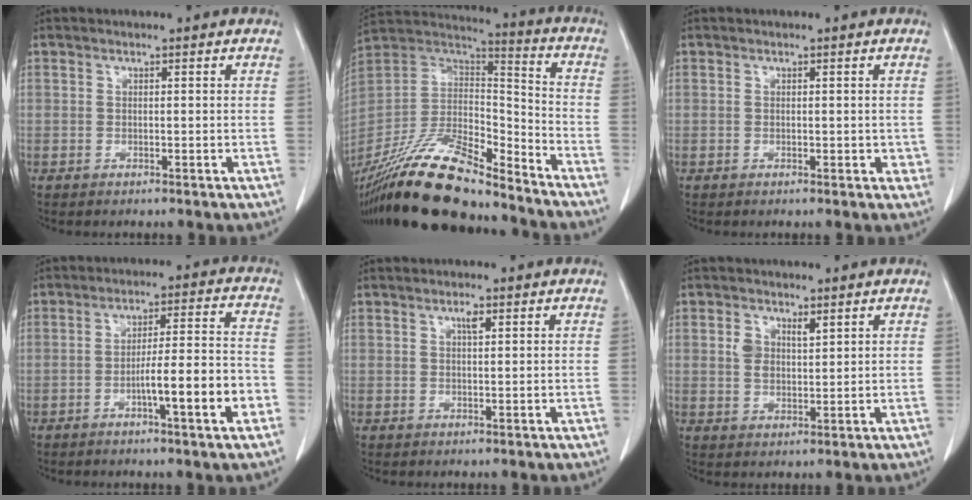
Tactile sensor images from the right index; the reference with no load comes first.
{"total": 22.9, "force": [-18.5, 6.2, 11.9], "torque": [-0.254, -0.007, -0.342]}
{"total": 1.6, "force": [0.0, 1.1, 1.2], "torque": [-0.010, 0.002, 0.001]}
{"total": 10.5, "force": [-3.9, 0.6, 9.8], "torque": [-0.149, 0.011, -0.058]}
{"total": 1.4, "force": [0.7, 0.0, 1.2], "torque": [-0.023, 0.000, 0.012]}
{"total": 3.8, "force": [1.7, 2.2, 2.6], "torque": [-0.050, 0.005, 0.035]}